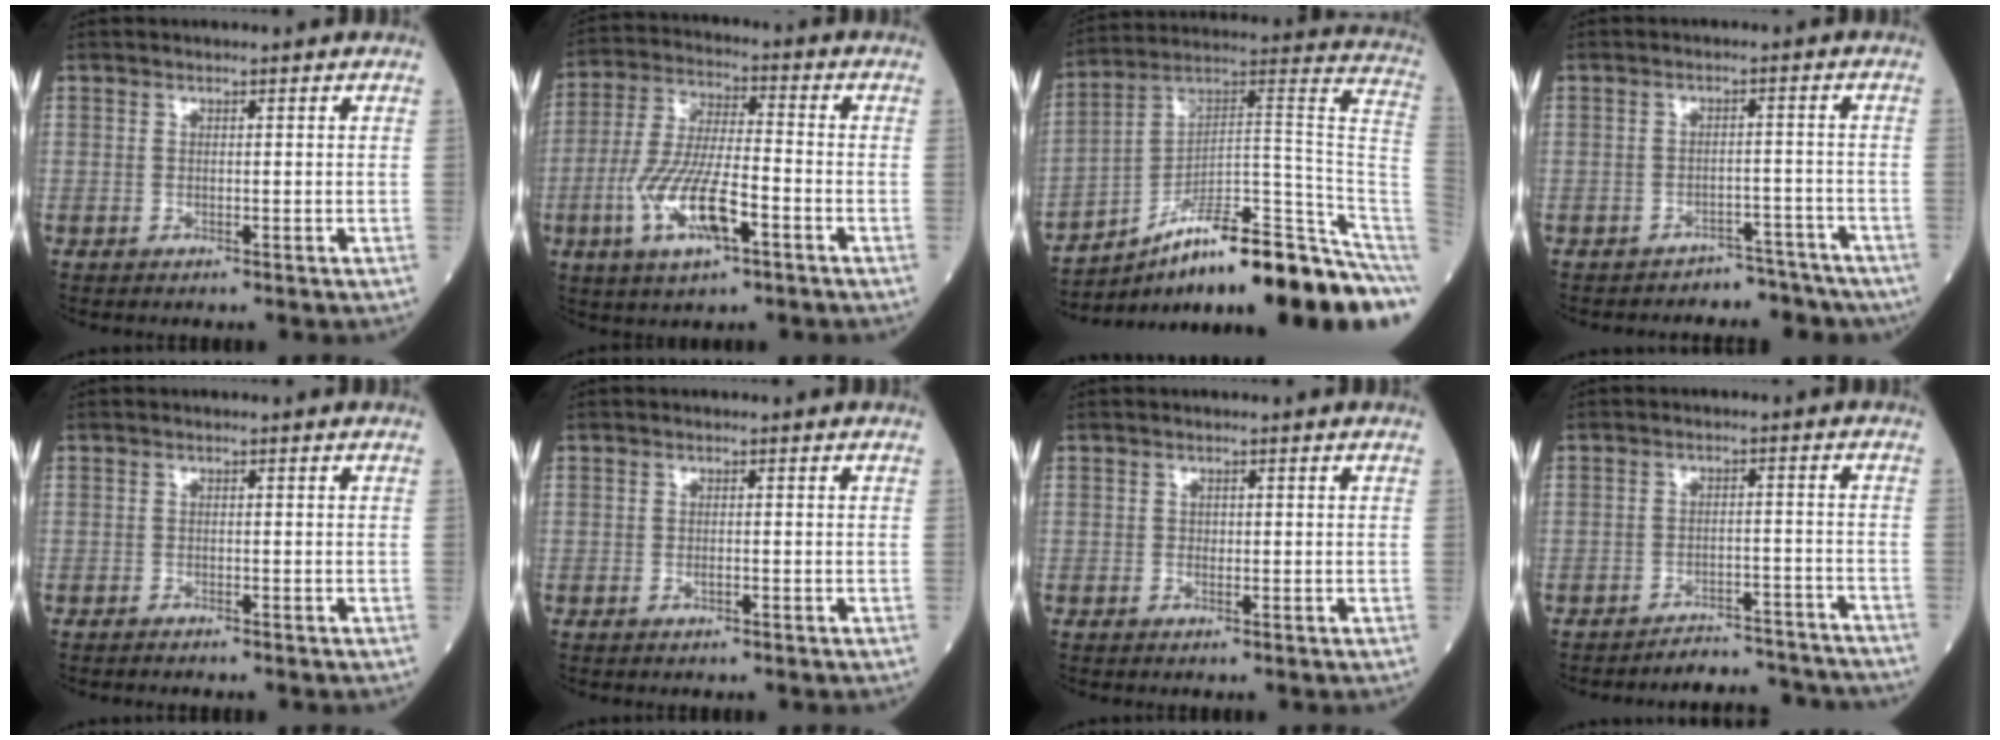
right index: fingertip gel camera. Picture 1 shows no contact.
{"total": 12.3, "force": [-4.6, 3.0, 11.0], "torque": [-0.228, -0.006, -0.083]}
{"total": 24.3, "force": [-15.8, 2.7, 18.2], "torque": [-0.163, 0.060, -0.240]}
{"total": 7.2, "force": [-6.4, 3.4, -0.3], "torque": [0.027, 0.032, -0.074]}
{"total": 0.8, "force": [-0.7, 0.1, 0.2], "torque": [-0.008, -0.001, -0.012]}
{"total": 0.8, "force": [-0.3, 0.2, 0.7], "torque": [-0.016, -0.001, -0.005]}
{"total": 0.7, "force": [-0.1, 0.5, 0.4], "torque": [-0.008, 0.001, -0.002]}
{"total": 10.8, "force": [-10.7, 1.8, 0.6], "torque": [0.016, 0.025, -0.133]}